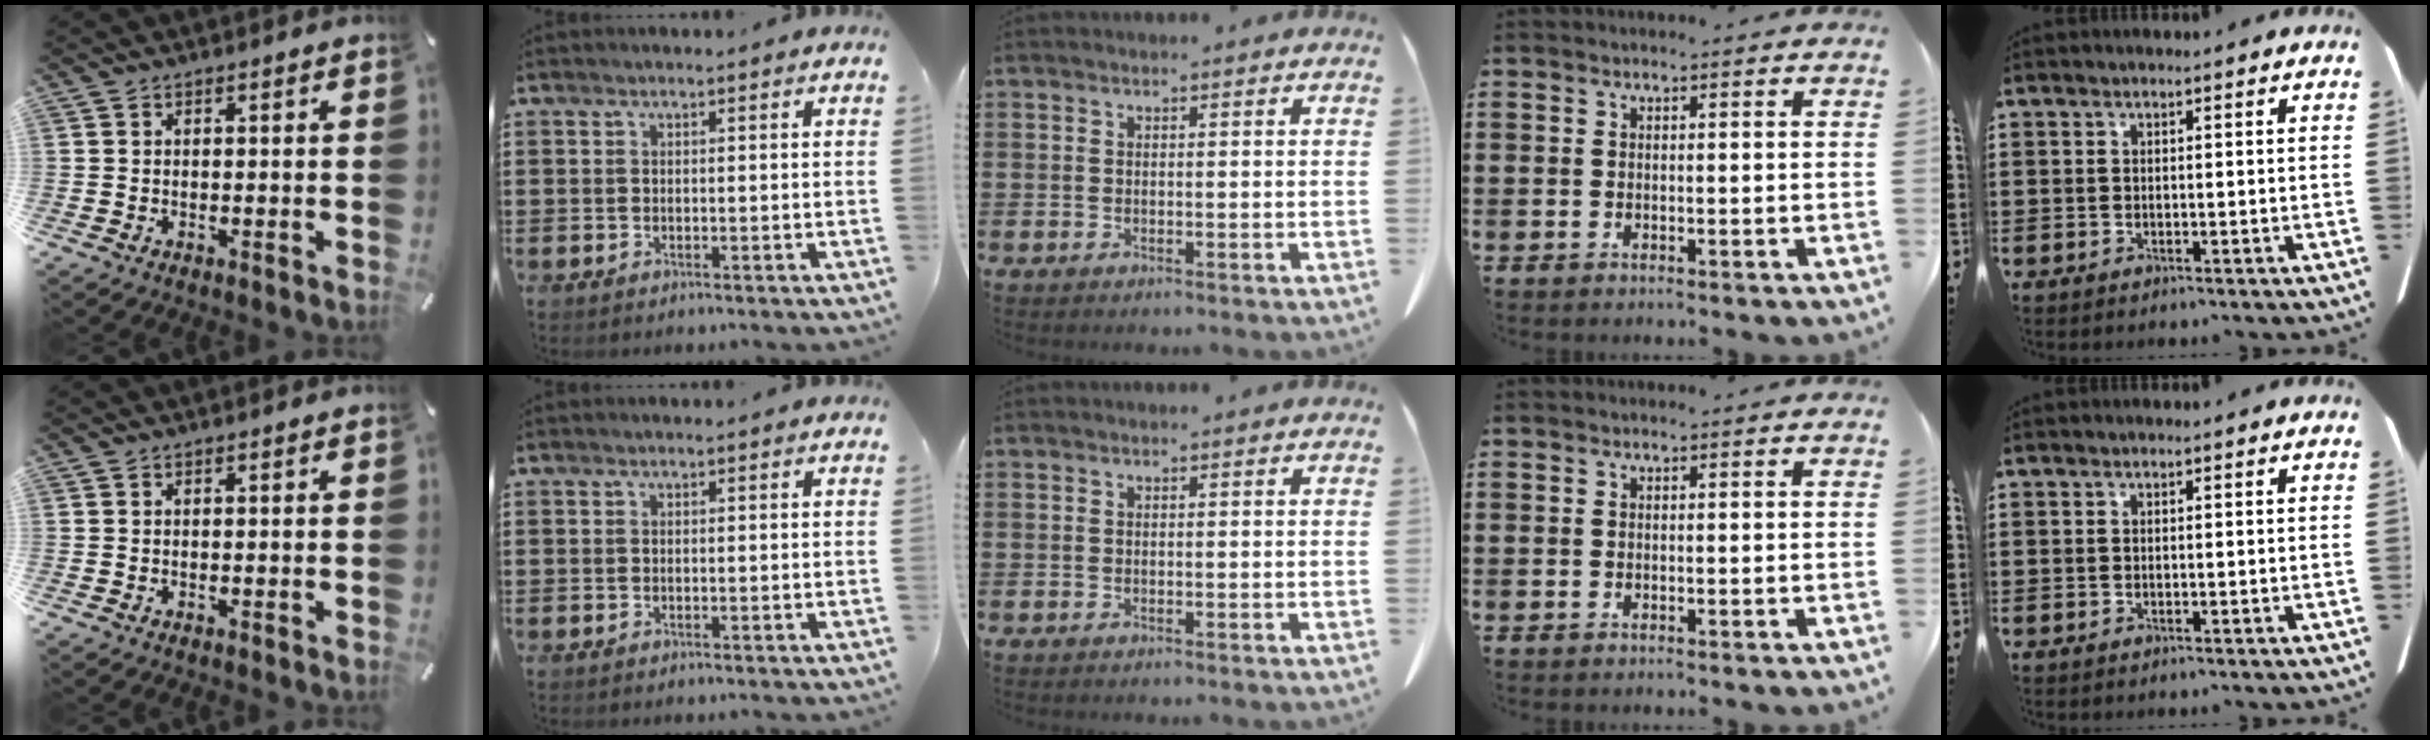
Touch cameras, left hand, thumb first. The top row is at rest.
{}